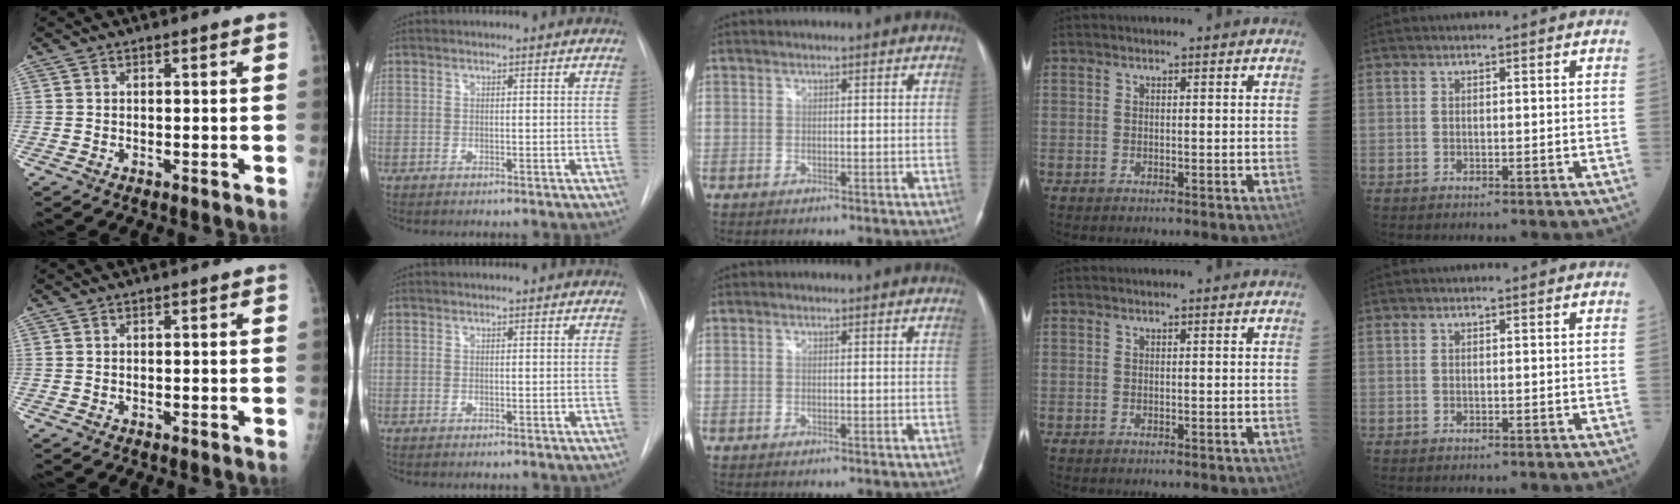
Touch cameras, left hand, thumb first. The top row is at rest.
{}